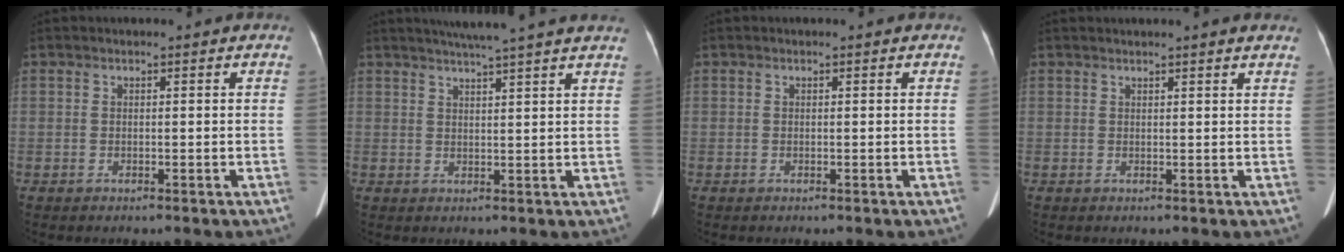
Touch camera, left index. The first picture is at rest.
{"total": 10.4, "force": [8.8, -1.0, 5.4], "torque": [-0.081, 0.023, 0.104]}
{"total": 0.0}
{"total": 4.1, "force": [3.7, -0.3, 1.7], "torque": [-0.025, 0.017, 0.035]}